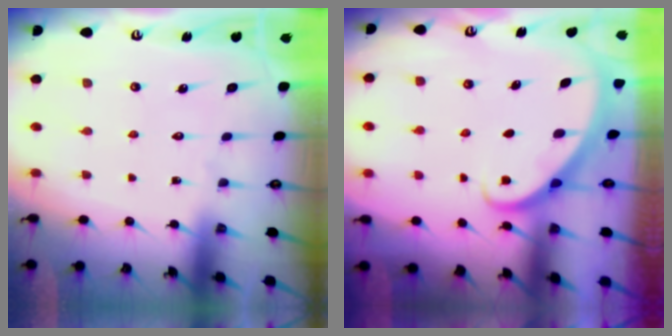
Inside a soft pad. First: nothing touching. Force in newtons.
{"total": 2.7, "press": 2.7, "slide": 0.2}